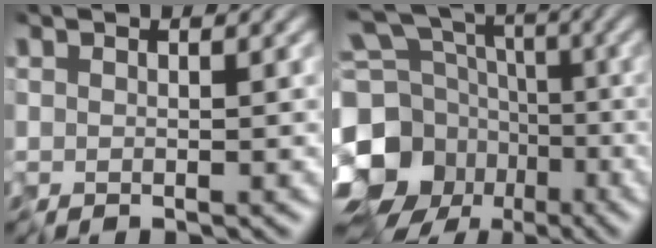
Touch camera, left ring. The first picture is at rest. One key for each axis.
{"total": 12.6, "fx": -3.9, "fy": 10.6, "fz": 5.8, "tx": -0.147, "ty": -0.023, "tz": -0.076}